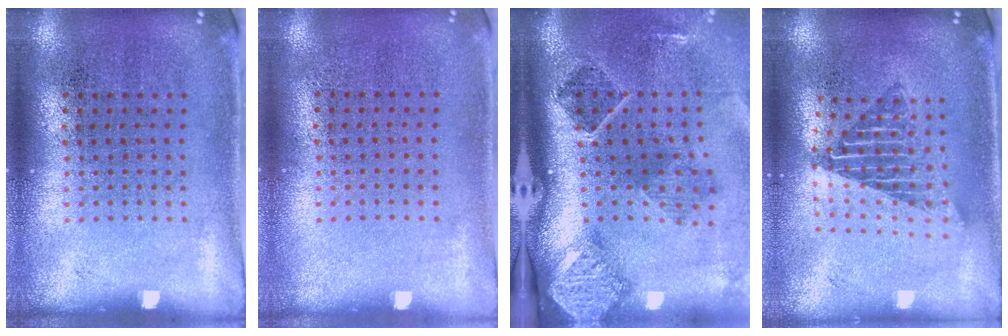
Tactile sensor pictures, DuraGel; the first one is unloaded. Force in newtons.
{"total": 0.0}
{"total": 2.9, "press": 1.8, "slide": 2.3}
{"total": 1.7, "press": 1.4, "slide": 1.0}